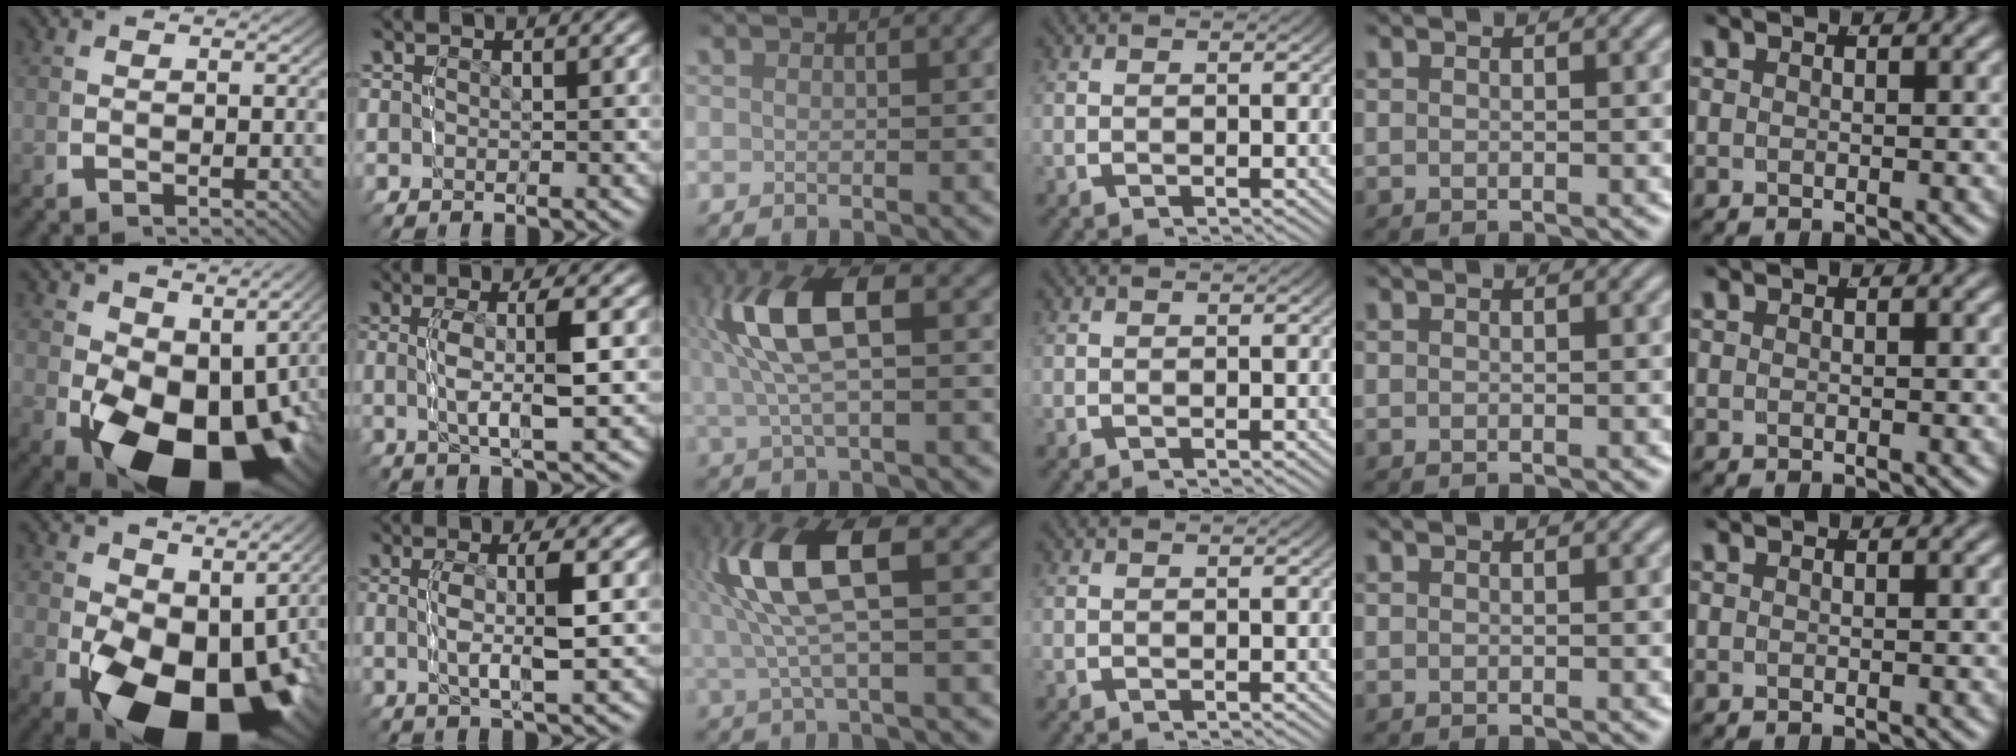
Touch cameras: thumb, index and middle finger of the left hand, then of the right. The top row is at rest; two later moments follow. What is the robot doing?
{"motion": "lift_and_place", "object": "legos"}